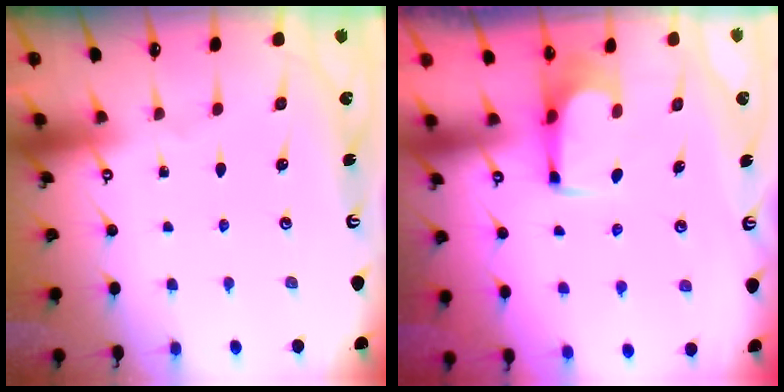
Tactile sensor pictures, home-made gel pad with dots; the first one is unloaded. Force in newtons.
{"total": 3.6, "press": 3.6, "slide": 0.2}